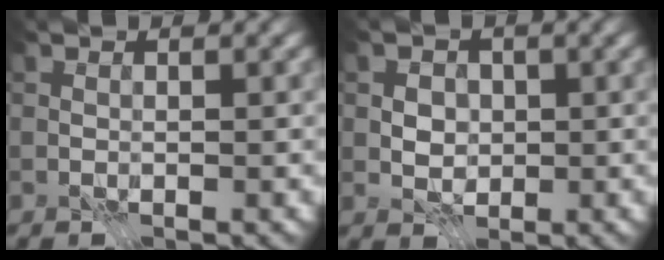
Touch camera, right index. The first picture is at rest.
{"total": 2.6, "force": [-0.1, 2.1, 1.5], "torque": [-0.017, 0.008, -0.008]}